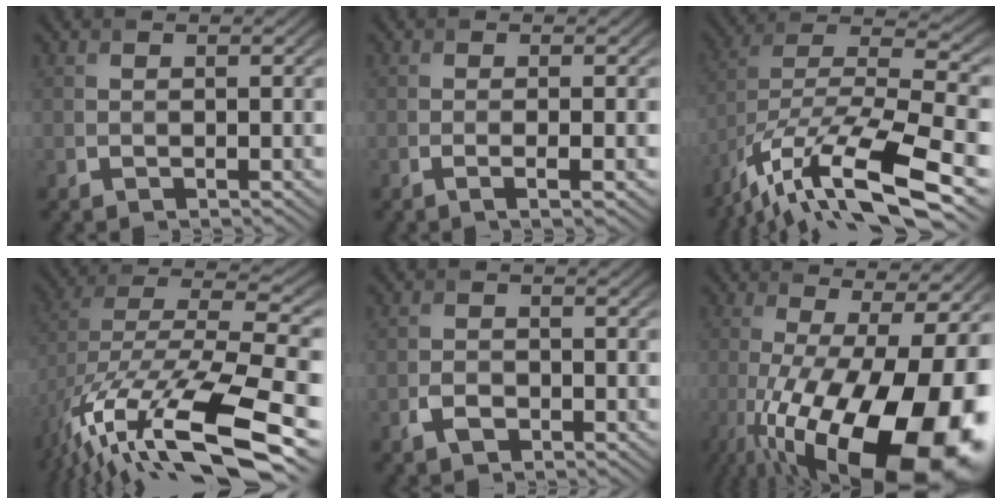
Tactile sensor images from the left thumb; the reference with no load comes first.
{"total": 2.4, "force": [-0.5, 0.6, 2.3], "torque": [-0.034, 0.001, -0.014]}
{"total": 16.3, "force": [-9.8, 4.6, 12.1], "torque": [-0.252, 0.001, -0.172]}
{"total": 15.9, "force": [-8.2, 5.4, 12.4], "torque": [-0.271, 0.003, -0.138]}
{"total": 2.3, "force": [-1.3, 1.5, 1.2], "torque": [-0.026, -0.004, -0.024]}
{"total": 21.3, "force": [-7.5, 7.7, 18.3], "torque": [-0.276, -0.048, -0.099]}